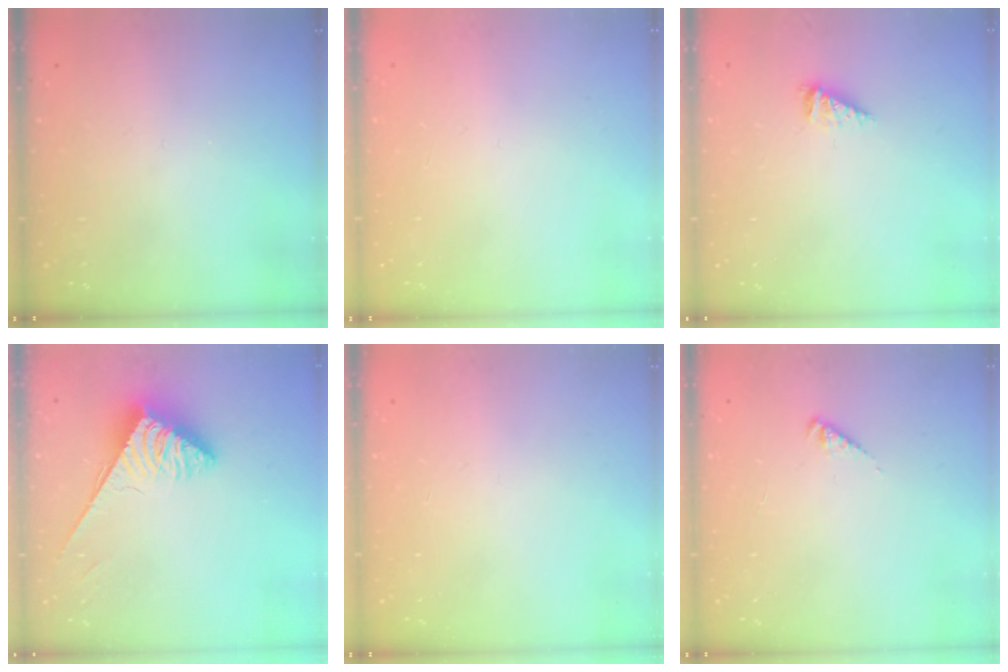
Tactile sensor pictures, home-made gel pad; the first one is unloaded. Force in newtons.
{"total": 0.0}
{"total": 3.1, "press": 3.1, "slide": 0.3}
{"total": 3.7, "press": 3.7, "slide": 0.6}
{"total": 0.0}
{"total": 1.9, "press": 1.8, "slide": 0.4}